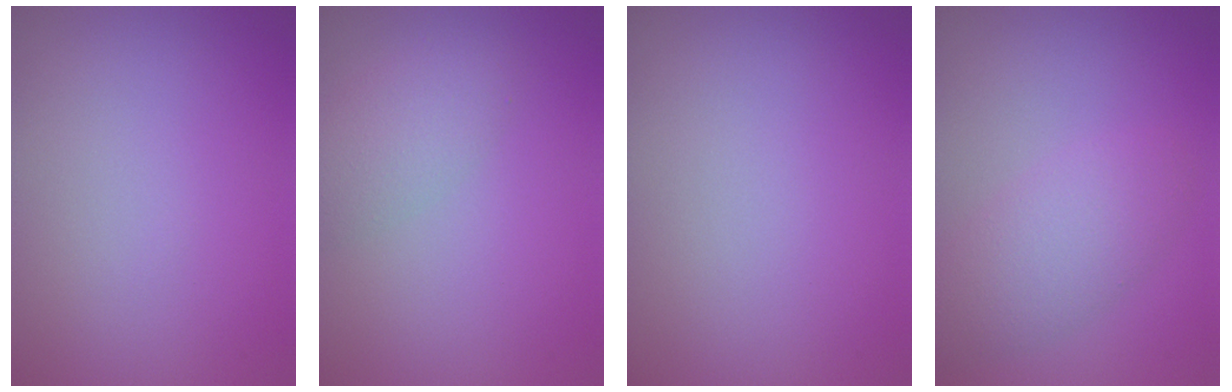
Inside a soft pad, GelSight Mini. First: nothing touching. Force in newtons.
{"total": 2.6, "press": 2.6, "slide": 0.1}
{"total": 0.0}
{"total": 3.6, "press": 3.6, "slide": 0.1}